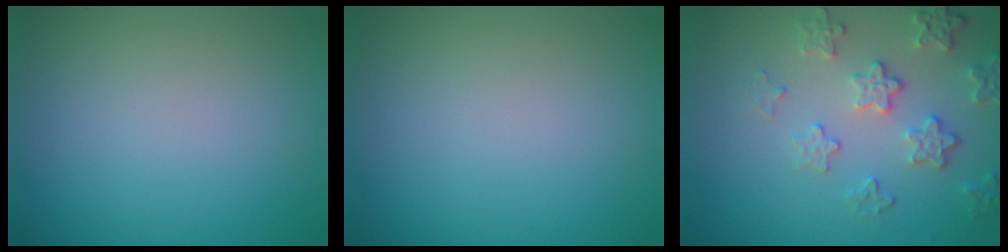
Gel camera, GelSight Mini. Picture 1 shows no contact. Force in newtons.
{"total": 0.0}
{"total": 4.1, "press": 3.2, "slide": 2.5}